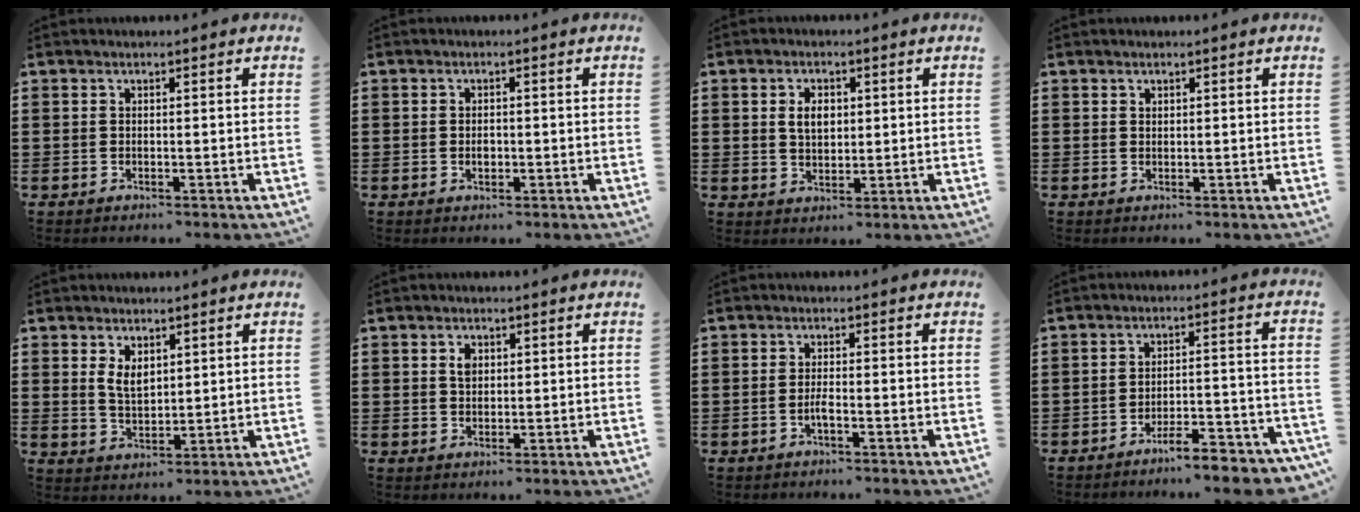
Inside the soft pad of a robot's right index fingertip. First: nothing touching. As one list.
[{"total": 1.5, "force": [-0.3, 0.8, 1.2], "torque": [-0.024, 0.002, -0.005]}, {"total": 3.5, "force": [0.7, 2.2, 2.7], "torque": [-0.050, 0.007, 0.010]}, {"total": 0.5, "force": [0.4, 0.3, 0.0], "torque": [-0.001, 0.002, 0.008]}, {"total": 3.7, "force": [1.7, 2.2, 2.5], "torque": [-0.046, 0.004, 0.028]}, {"total": 2.1, "force": [0.7, 1.4, 1.4], "torque": [-0.030, 0.007, 0.013]}, {"total": 1.9, "force": [-0.9, 0.3, 1.6], "torque": [-0.039, -0.003, -0.017]}, {"total": 6.2, "force": [-5.6, 0.5, 2.4], "torque": [-0.035, 0.004, -0.105]}]